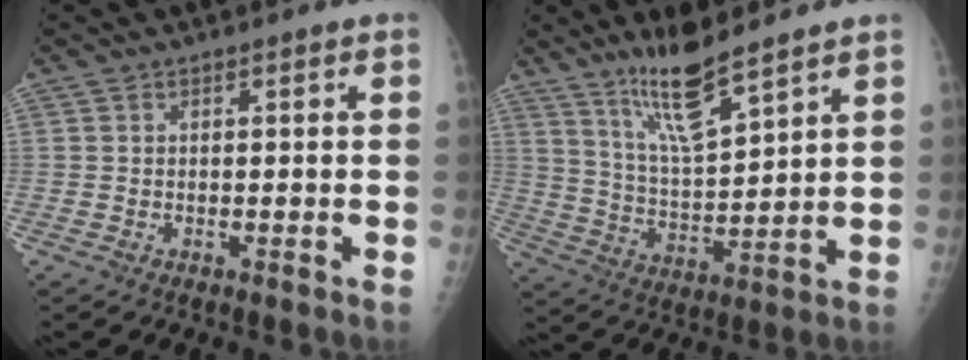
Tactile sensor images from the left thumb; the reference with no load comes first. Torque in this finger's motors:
{"motor_torque": [0.17, 0.06, 0.48, -0.32, 0.07]}